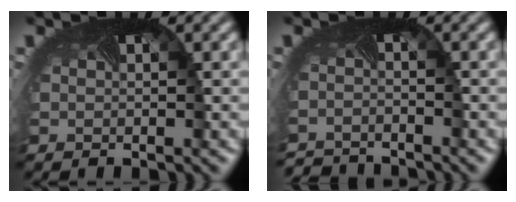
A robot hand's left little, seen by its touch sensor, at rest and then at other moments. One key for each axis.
{"total": 3.2, "fx": -3.2, "fy": -0.1, "fz": -0.4, "tx": -0.001, "ty": -0.019, "tz": -0.058}